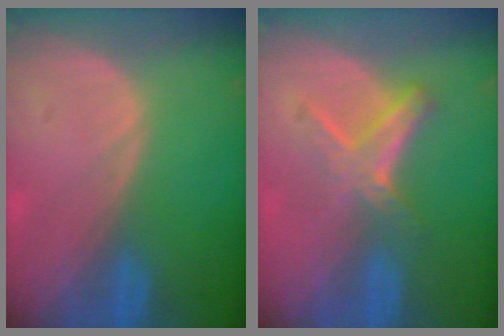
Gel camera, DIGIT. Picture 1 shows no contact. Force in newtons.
{"total": 5.8, "press": 5.2, "slide": 2.7}